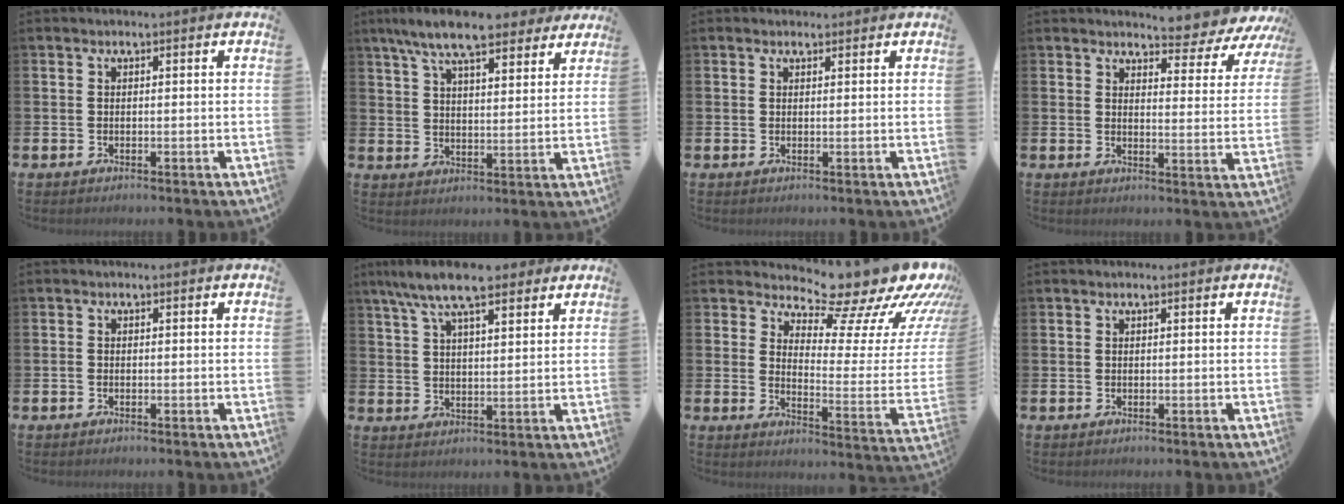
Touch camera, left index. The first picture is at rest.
{"total": 10.1, "force": [8.7, 2.2, 4.5], "torque": [-0.100, -0.031, 0.158]}
{"total": 1.1, "force": [1.0, 0.6, 0.1], "torque": [0.010, 0.001, 0.015]}
{"total": 4.7, "force": [4.6, 0.9, 0.5], "torque": [-0.012, -0.047, 0.075]}
{"total": 0.6, "force": [-0.4, 0.3, 0.4], "torque": [-0.010, 0.001, -0.007]}
{"total": 9.2, "force": [7.7, 2.4, 4.6], "torque": [-0.105, -0.018, 0.139]}
{"total": 11.5, "force": [10.3, 3.5, 3.9], "torque": [-0.058, -0.103, 0.164]}
{"total": 0.0}